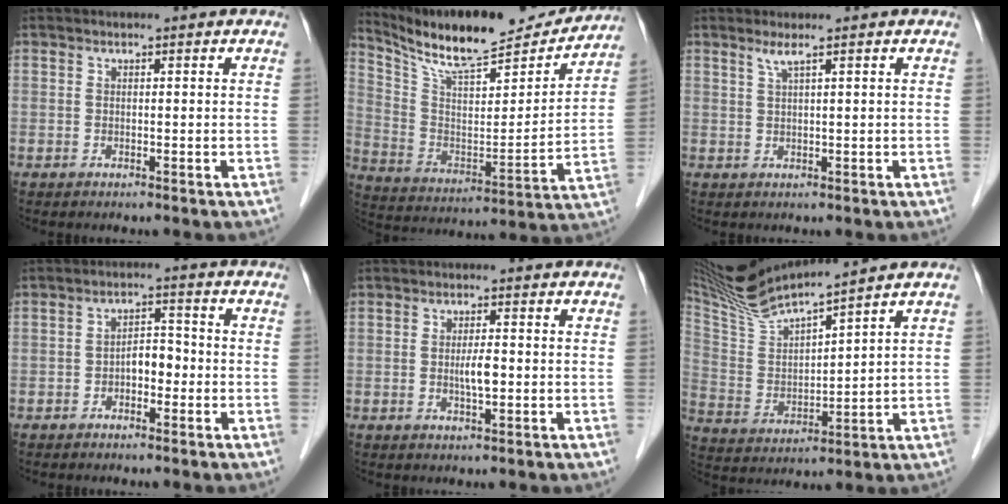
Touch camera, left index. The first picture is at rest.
{"total": 21.2, "force": [19.0, 3.5, 8.6], "torque": [-0.157, -0.018, 0.303]}
{"total": 1.6, "force": [1.0, -0.3, 1.2], "torque": [-0.030, 0.001, 0.023]}
{"total": 3.6, "force": [-1.2, 1.9, 2.8], "torque": [-0.045, 0.016, -0.022]}
{"total": 2.8, "force": [-0.3, 0.6, 2.8], "torque": [-0.053, 0.000, -0.005]}
{"total": 12.6, "force": [11.6, -1.3, 4.7], "torque": [-0.108, 0.002, 0.231]}